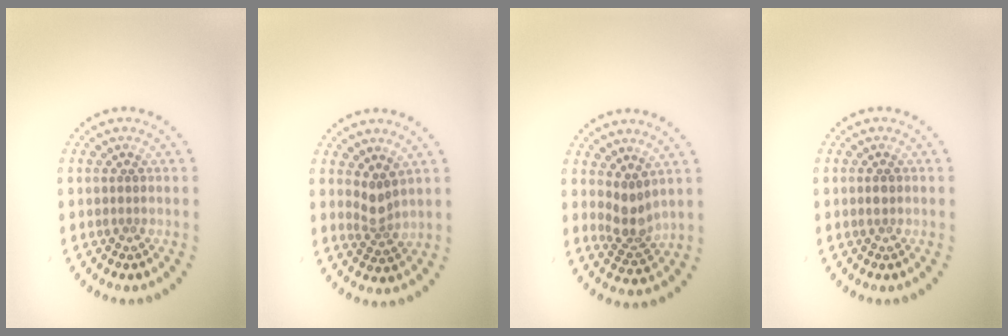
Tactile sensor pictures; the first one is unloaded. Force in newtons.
{"total": 2.0, "press": 1.3, "slide": 1.5}
{"total": 2.5, "press": 1.9, "slide": 1.7}
{"total": 1.0, "press": 1.0, "slide": 0.0}